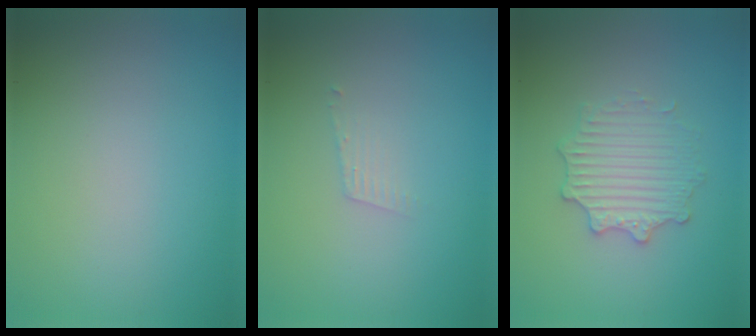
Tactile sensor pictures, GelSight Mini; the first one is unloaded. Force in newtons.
{"total": 0.9, "press": 0.9, "slide": 0.1}
{"total": 3.0, "press": 2.9, "slide": 0.4}